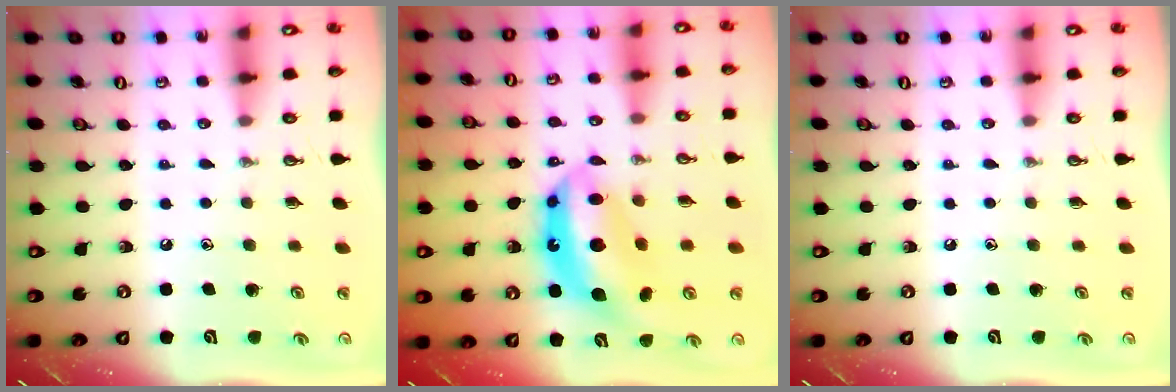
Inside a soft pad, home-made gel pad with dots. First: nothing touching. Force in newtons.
{"total": 14.2, "press": 14.1, "slide": 1.2}
{"total": 0.0}